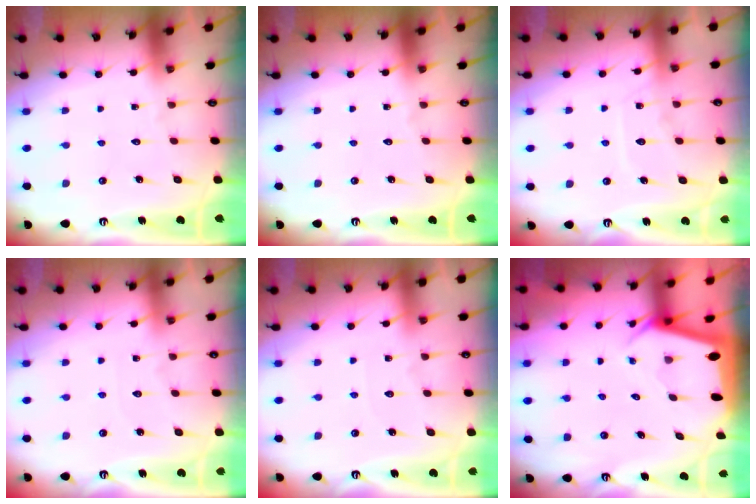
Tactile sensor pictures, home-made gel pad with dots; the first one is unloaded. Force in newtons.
{"total": 0.0}
{"total": 9.4, "press": 9.3, "slide": 1.0}
{"total": 2.4, "press": 2.4, "slide": 0.4}
{"total": 2.9, "press": 2.9, "slide": 0.4}
{"total": 3.1, "press": 3.1, "slide": 0.1}